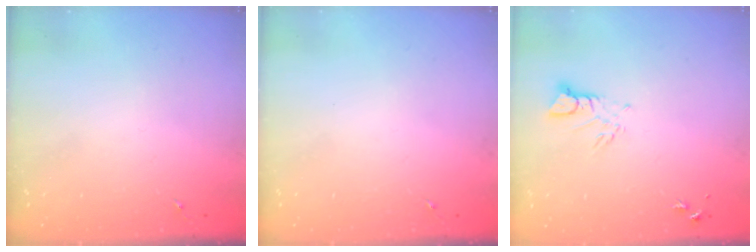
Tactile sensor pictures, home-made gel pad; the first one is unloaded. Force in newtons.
{"total": 0.0}
{"total": 3.7, "press": 3.7, "slide": 0.4}